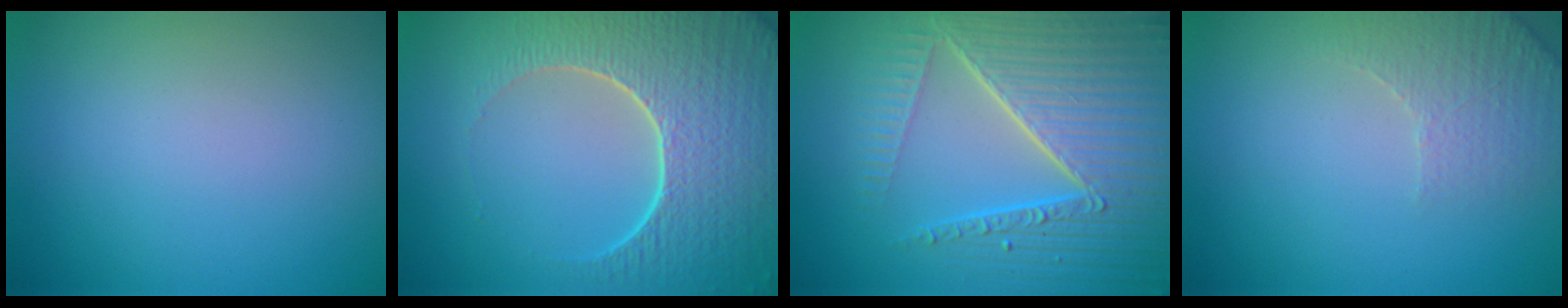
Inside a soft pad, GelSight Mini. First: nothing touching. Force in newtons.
{"total": 8.7, "press": 6.4, "slide": 5.9}
{"total": 8.8, "press": 6.1, "slide": 6.4}
{"total": 2.8, "press": 2.7, "slide": 0.8}